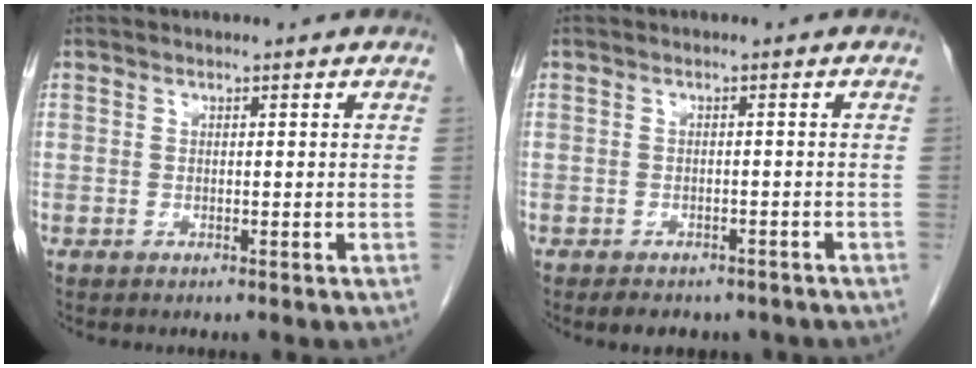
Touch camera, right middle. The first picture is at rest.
{"total": 6.7, "force": [-5.4, 3.0, 2.5], "torque": [-0.029, 0.004, -0.059]}